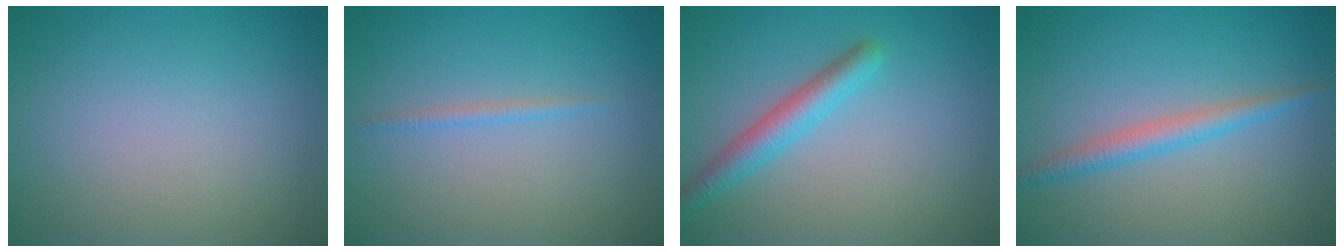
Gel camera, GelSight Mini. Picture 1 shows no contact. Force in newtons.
{"total": 0.8, "press": 0.8, "slide": 0.0}
{"total": 2.9, "press": 2.9, "slide": 0.1}
{"total": 2.3, "press": 2.3, "slide": 0.1}